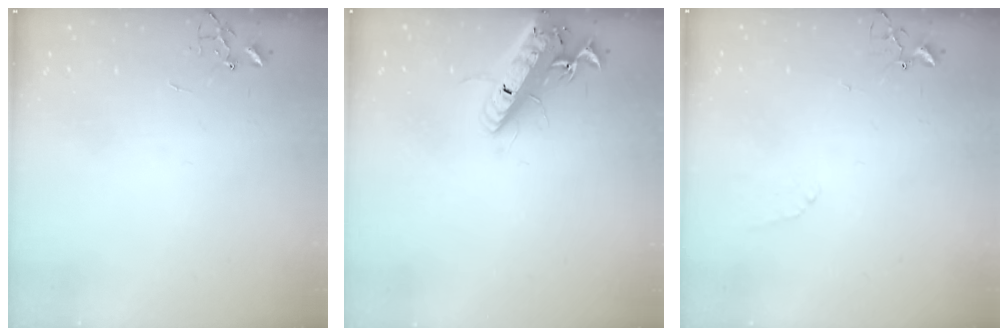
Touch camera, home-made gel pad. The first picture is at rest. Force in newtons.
{"total": 17.3, "press": 17.0, "slide": 3.4}
{"total": 5.0, "press": 4.9, "slide": 0.7}